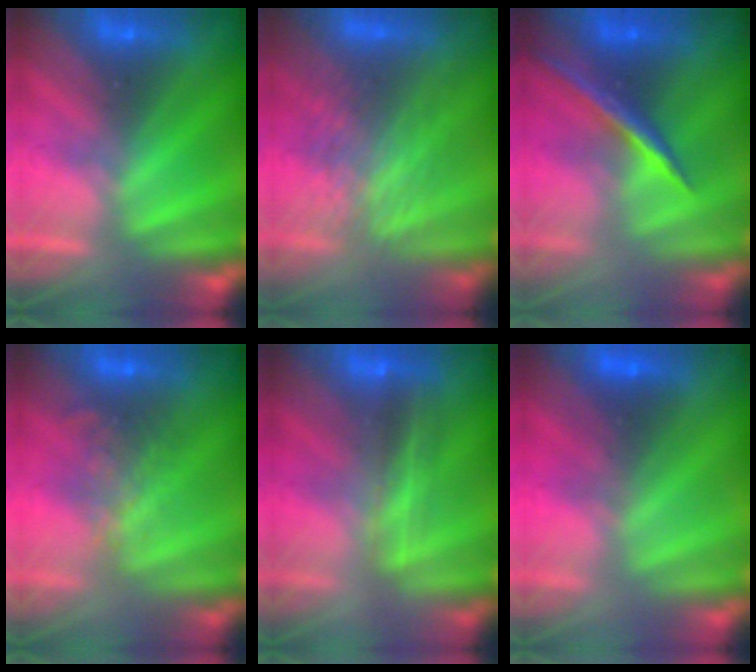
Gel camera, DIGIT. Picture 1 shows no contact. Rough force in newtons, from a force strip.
{"total": 3.2}
{"total": 1.5}
{"total": 3.7}
{"total": 2.4}
{"total": 1.8}